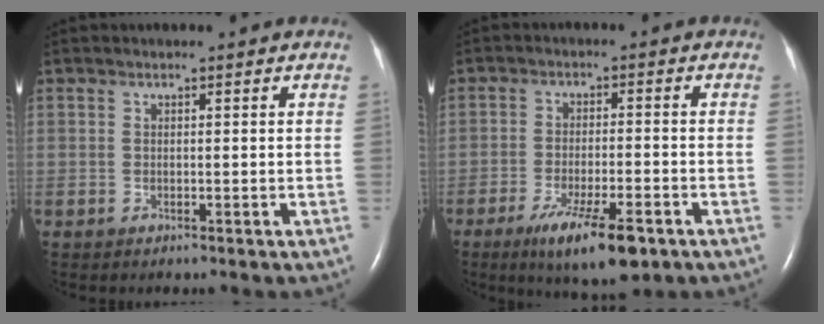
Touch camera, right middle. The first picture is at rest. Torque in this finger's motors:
{"motor_torque": [1.22, -0.92, 0.22, 0.06]}